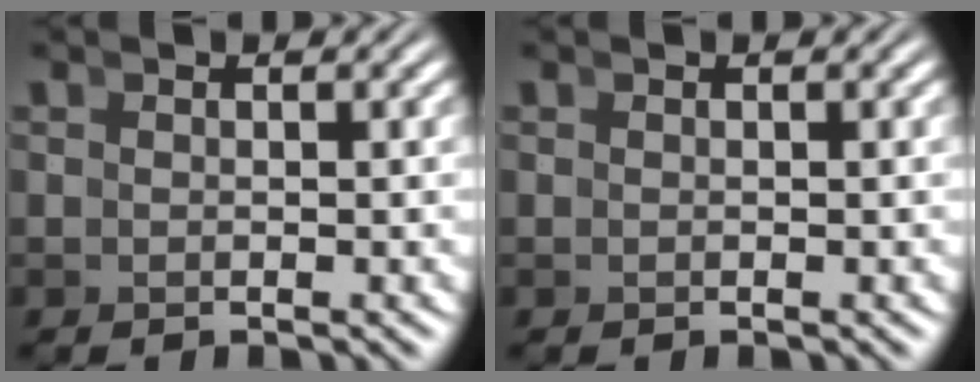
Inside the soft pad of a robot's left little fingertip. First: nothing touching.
{"total": 0.0}